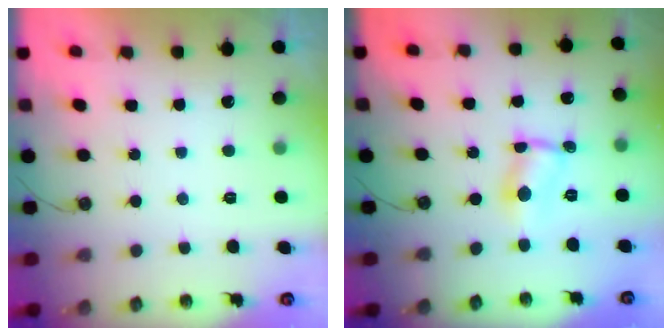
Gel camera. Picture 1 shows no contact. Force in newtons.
{"total": 2.0, "press": 2.0, "slide": 0.1}